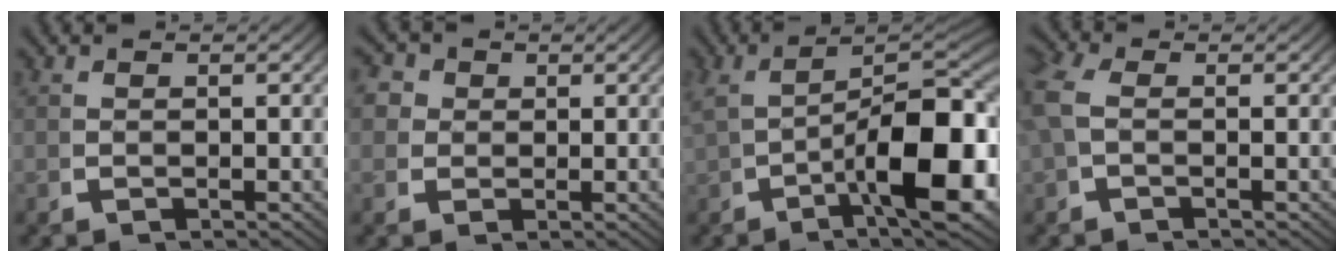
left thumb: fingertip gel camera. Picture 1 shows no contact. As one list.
[{"total": 4.1, "force": [1.3, 3.5, 1.6], "torque": [-0.040, -0.006, 0.019]}, {"total": 14.0, "force": [-0.5, 6.7, 12.2], "torque": [-0.181, -0.028, 0.007]}, {"total": 2.6, "force": [0.0, 1.9, 1.8], "torque": [-0.054, 0.001, 0.000]}]